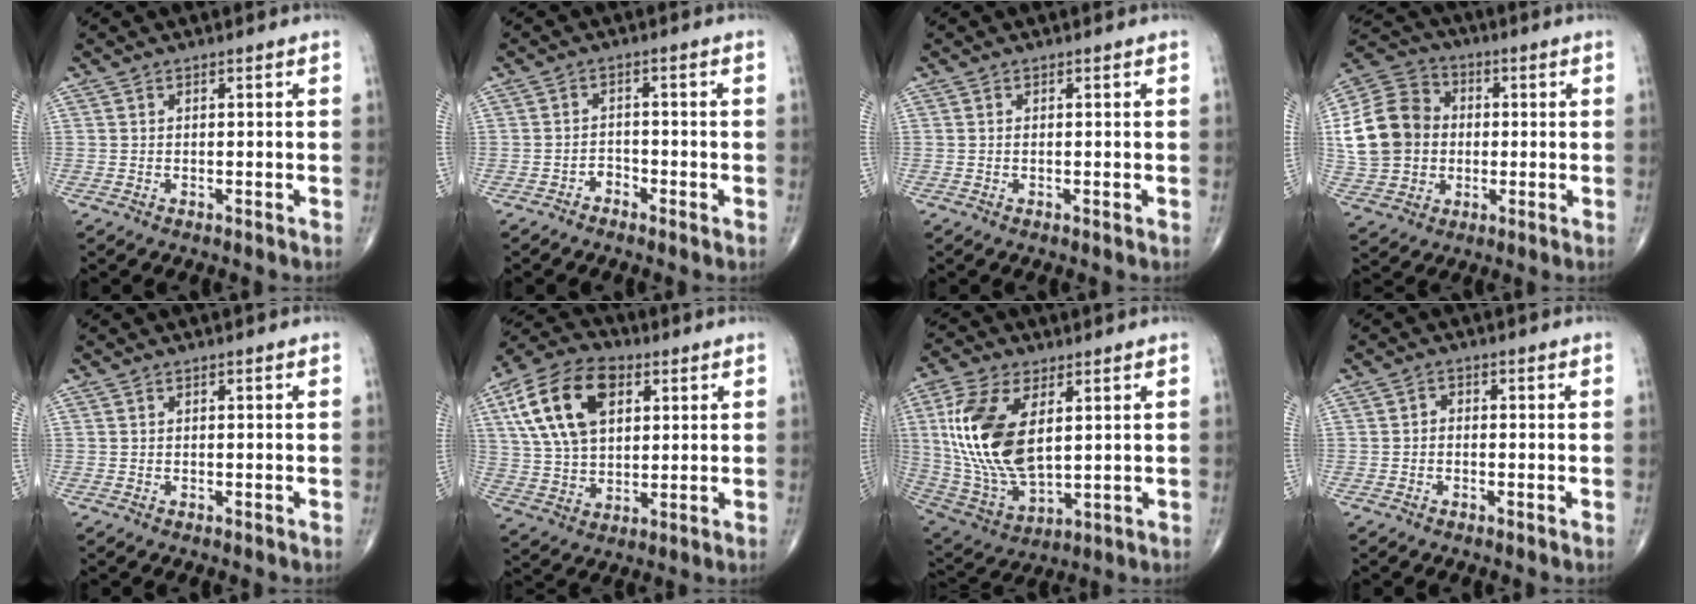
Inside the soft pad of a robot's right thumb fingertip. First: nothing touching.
{"total": 1.8, "force": [-1.5, 1.0, 0.3], "torque": [0.003, 0.006, -0.031]}
{"total": 0.0}
{"total": 15.9, "force": [0.6, 13.5, 8.4], "torque": [-0.153, 0.026, 0.013]}
{"total": 0.0}
{"total": 17.6, "force": [6.1, 10.7, 12.6], "torque": [-0.222, 0.002, 0.109]}
{"total": 18.9, "force": [4.1, 10.0, 15.6], "torque": [-0.318, -0.021, 0.087]}
{"total": 1.2, "force": [-0.3, 1.0, 0.7], "torque": [-0.001, 0.005, -0.010]}